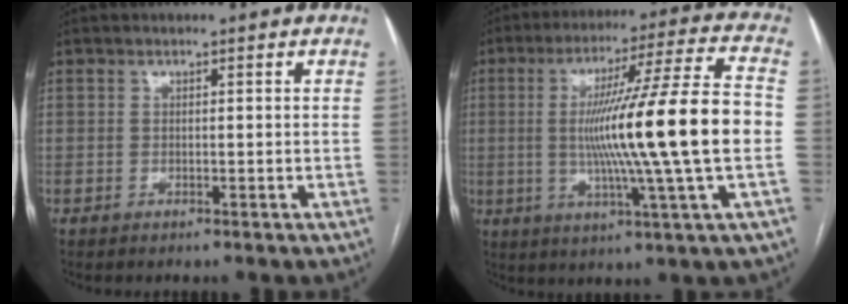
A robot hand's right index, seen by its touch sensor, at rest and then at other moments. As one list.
[{"total": 19.9, "force": [-1.2, -1.5, 19.8], "torque": [-0.328, 0.001, -0.030]}]